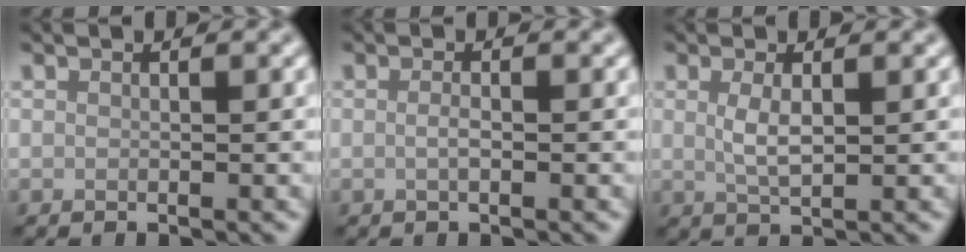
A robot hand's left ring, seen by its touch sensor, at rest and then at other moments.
{"total": 0.9, "force": [-0.1, 0.2, 0.9], "torque": [-0.017, -0.002, -0.002]}
{"total": 2.1, "force": [0.4, 0.7, 2.0], "torque": [-0.042, -0.002, 0.011]}